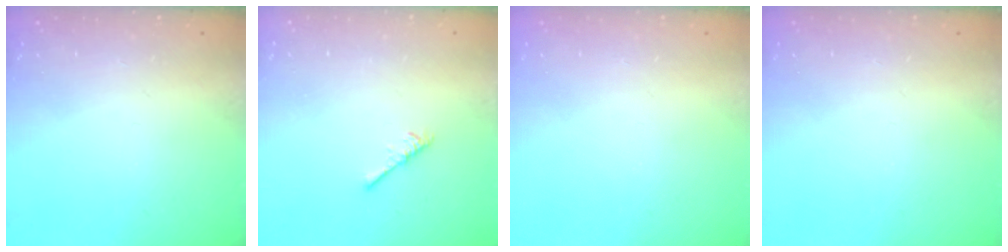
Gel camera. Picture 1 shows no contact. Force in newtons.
{"total": 2.2, "press": 2.1, "slide": 0.5}
{"total": 0.0}
{"total": 0.0}